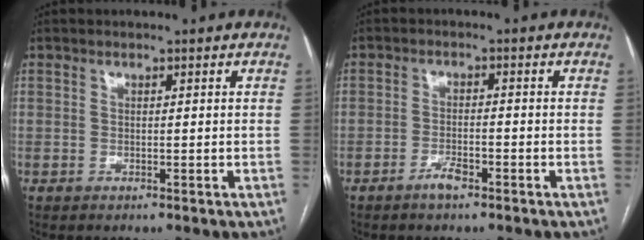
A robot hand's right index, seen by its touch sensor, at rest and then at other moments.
{"total": 2.8, "force": [-1.9, 0.5, 2.0], "torque": [-0.037, 0.001, -0.035]}